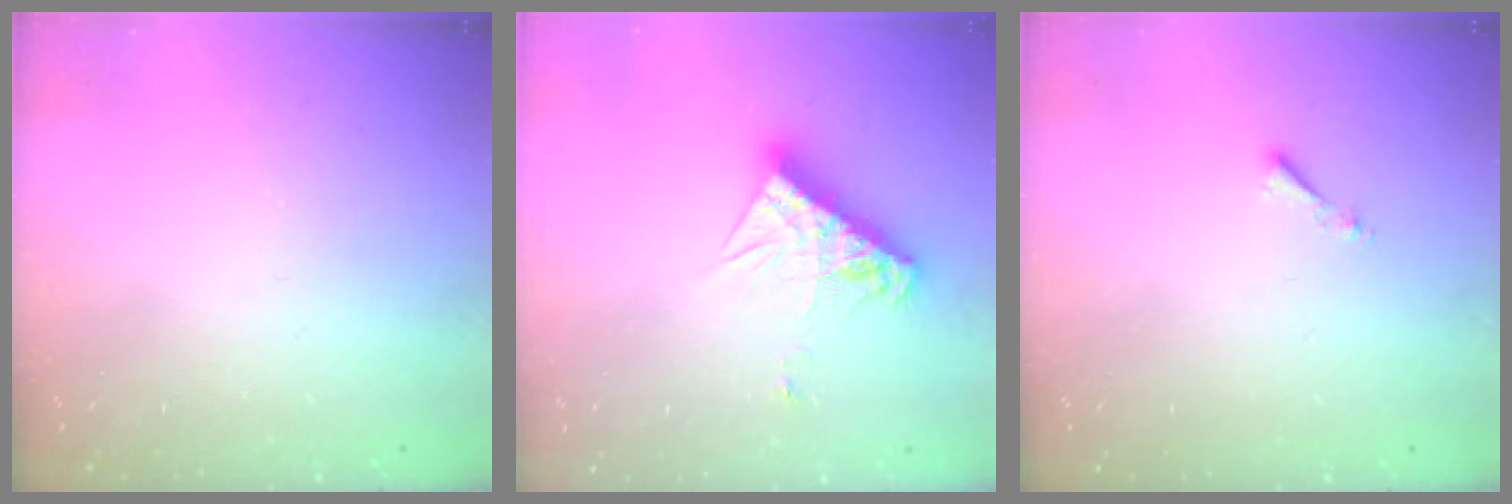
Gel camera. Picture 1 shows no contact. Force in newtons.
{"total": 10.5, "press": 10.4, "slide": 0.9}
{"total": 0.8, "press": 0.7, "slide": 0.3}